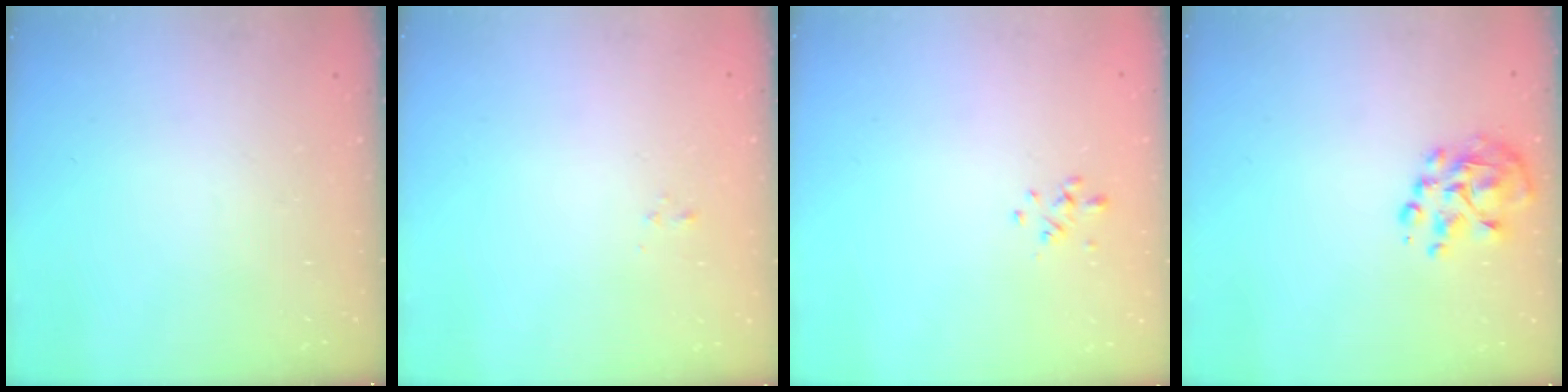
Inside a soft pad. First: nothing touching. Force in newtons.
{"total": 0.5, "press": 0.4, "slide": 0.4}
{"total": 1.0, "press": 0.7, "slide": 0.6}
{"total": 7.8, "press": 7.5, "slide": 2.1}